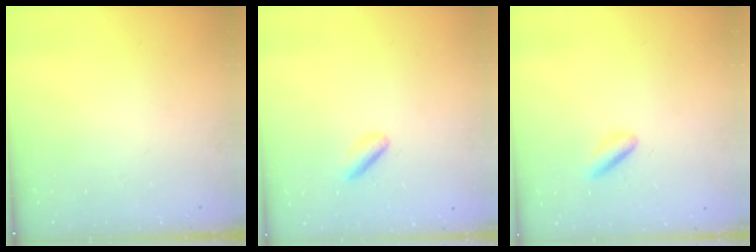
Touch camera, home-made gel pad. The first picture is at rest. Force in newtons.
{"total": 3.0, "press": 2.8, "slide": 1.0}
{"total": 2.9, "press": 2.8, "slide": 0.6}